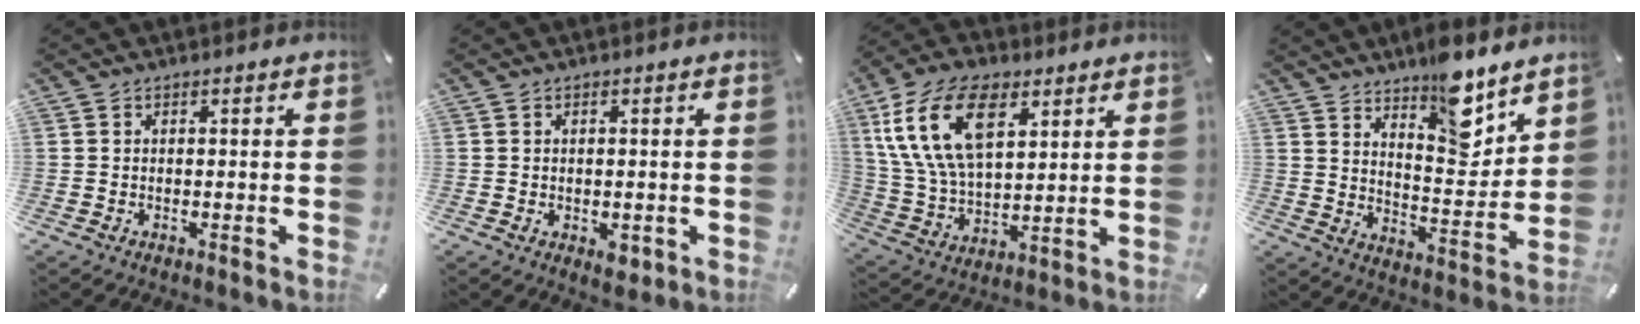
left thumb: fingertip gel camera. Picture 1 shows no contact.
{"total": 2.8, "force": [-0.7, 1.9, 1.9], "torque": [-0.015, -0.003, -0.012]}
{"total": 17.5, "force": [7.7, 10.1, 12.1], "torque": [-0.279, -0.010, 0.135]}
{"total": 12.8, "force": [9.9, 5.0, 6.4], "torque": [-0.077, -0.077, 0.173]}